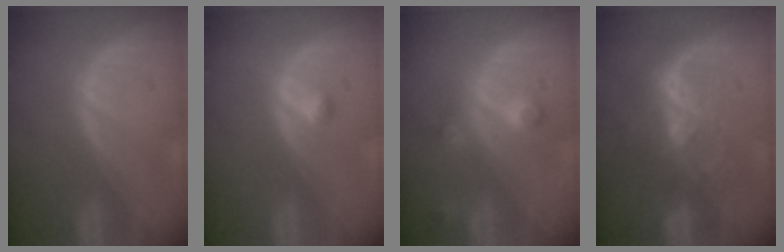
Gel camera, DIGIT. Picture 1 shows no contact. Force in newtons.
{"total": 1.1, "press": 1.1, "slide": 0.1}
{"total": 3.6, "press": 3.6, "slide": 0.6}
{"total": 6.7, "press": 6.0, "slide": 3.0}